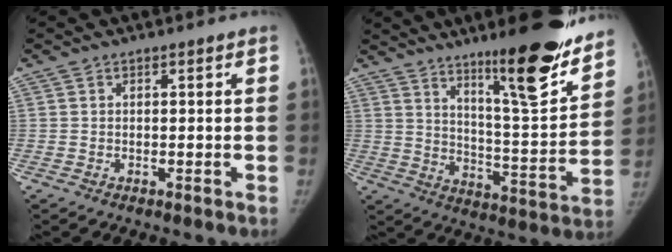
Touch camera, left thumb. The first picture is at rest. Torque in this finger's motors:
{"motor_torque": [1.97, -1.62, 1.53, -1.24, 0.14]}